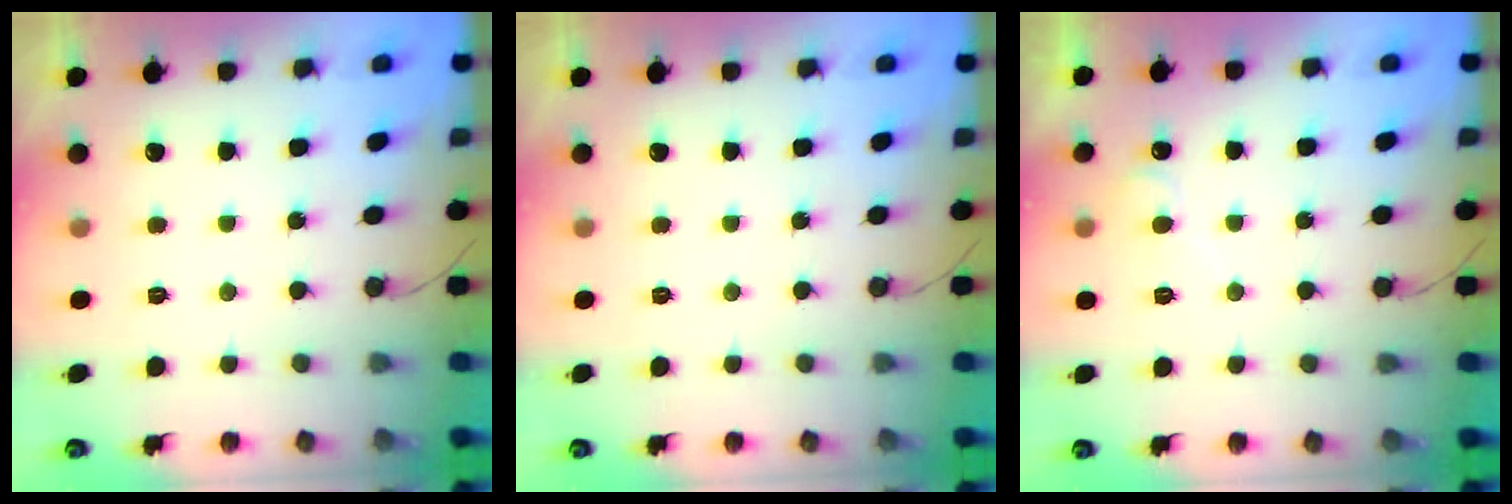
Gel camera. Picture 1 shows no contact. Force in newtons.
{"total": 0.0}
{"total": 4.4, "press": 4.4, "slide": 0.4}